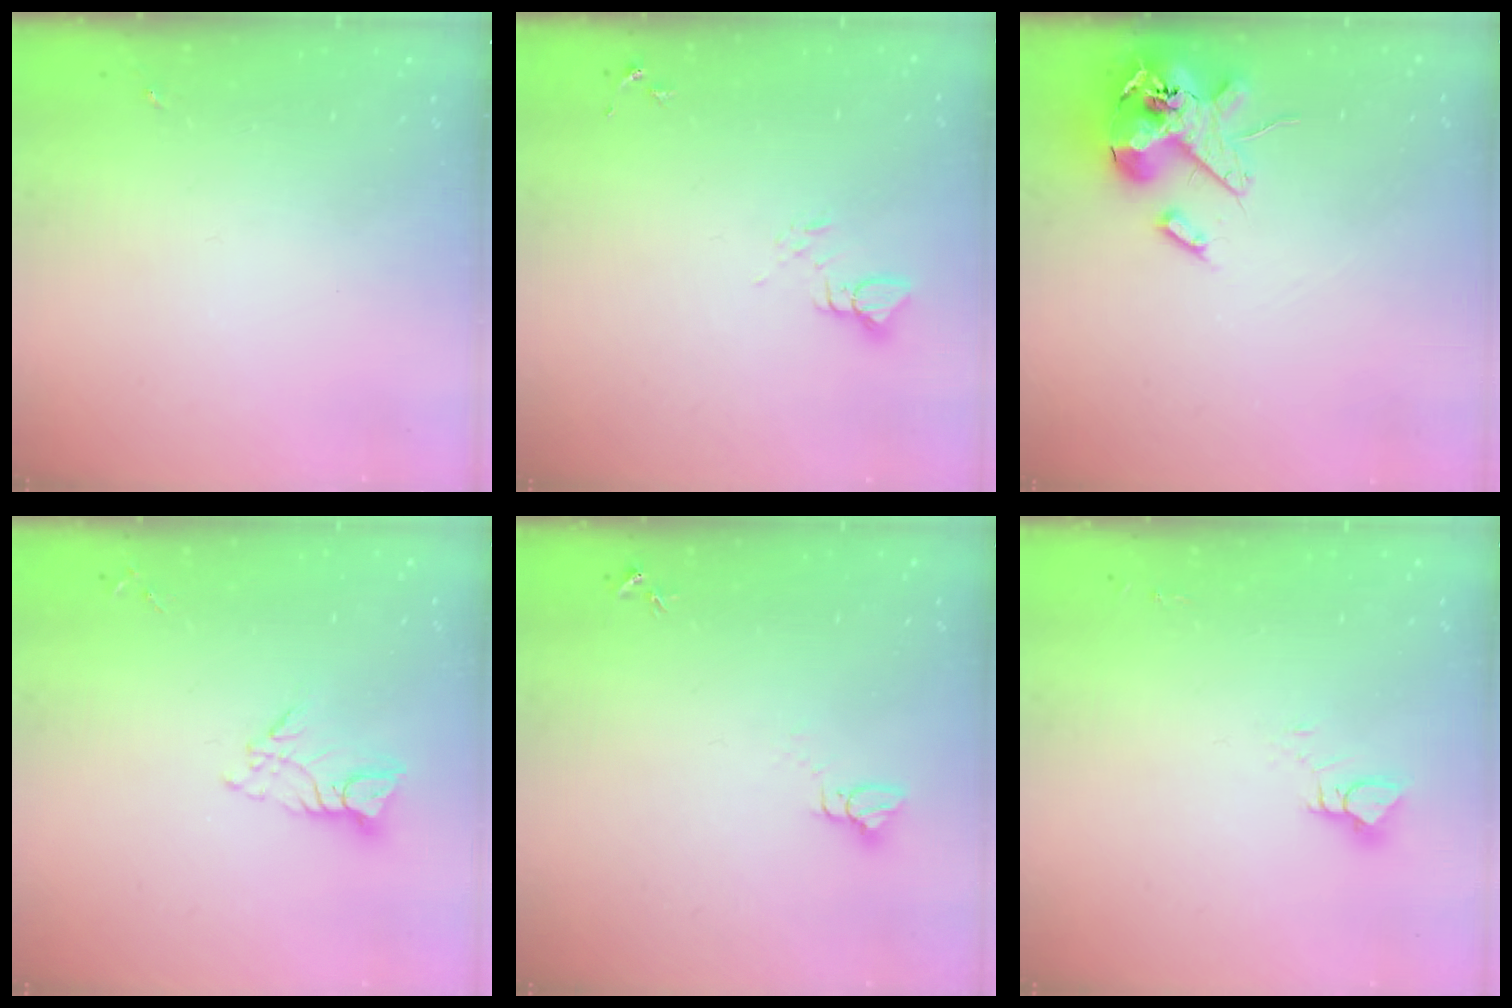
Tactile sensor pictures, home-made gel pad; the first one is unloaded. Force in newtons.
{"total": 3.4, "press": 3.4, "slide": 0.2}
{"total": 15.7, "press": 15.5, "slide": 2.7}
{"total": 8.4, "press": 8.4, "slide": 0.9}
{"total": 2.8, "press": 2.8, "slide": 0.1}
{"total": 4.5, "press": 4.5, "slide": 0.4}